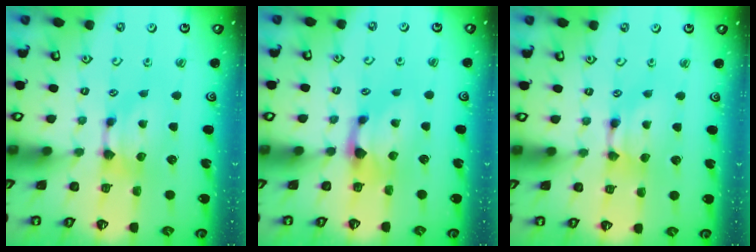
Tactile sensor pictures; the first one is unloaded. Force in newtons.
{"total": 1.5, "press": 0.7, "slide": 1.3}
{"total": 1.5, "press": 1.5, "slide": 0.2}